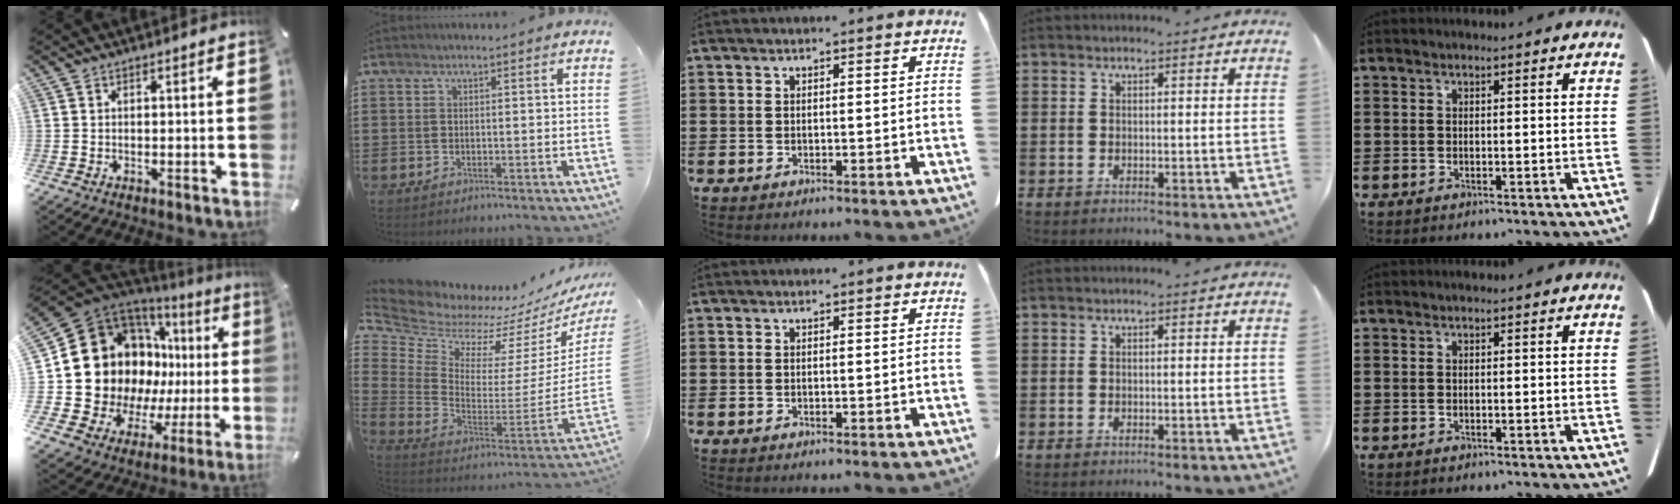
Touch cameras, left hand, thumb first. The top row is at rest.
{"thumb": {"total": 23.1, "force": [3.7, 18.1, 13.9], "torque": [-0.251, -0.052, 0.105]}, "index": {"total": 6.2, "force": [5.5, 2.7, 0.9], "torque": [-0.061, -0.061, 0.095]}}